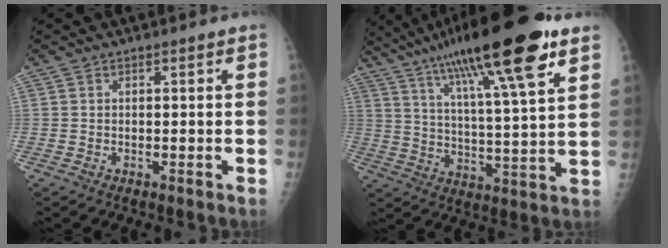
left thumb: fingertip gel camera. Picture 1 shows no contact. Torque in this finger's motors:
{"motor_torque": [1.00, -0.03, 1.83, -0.94, 0.50]}